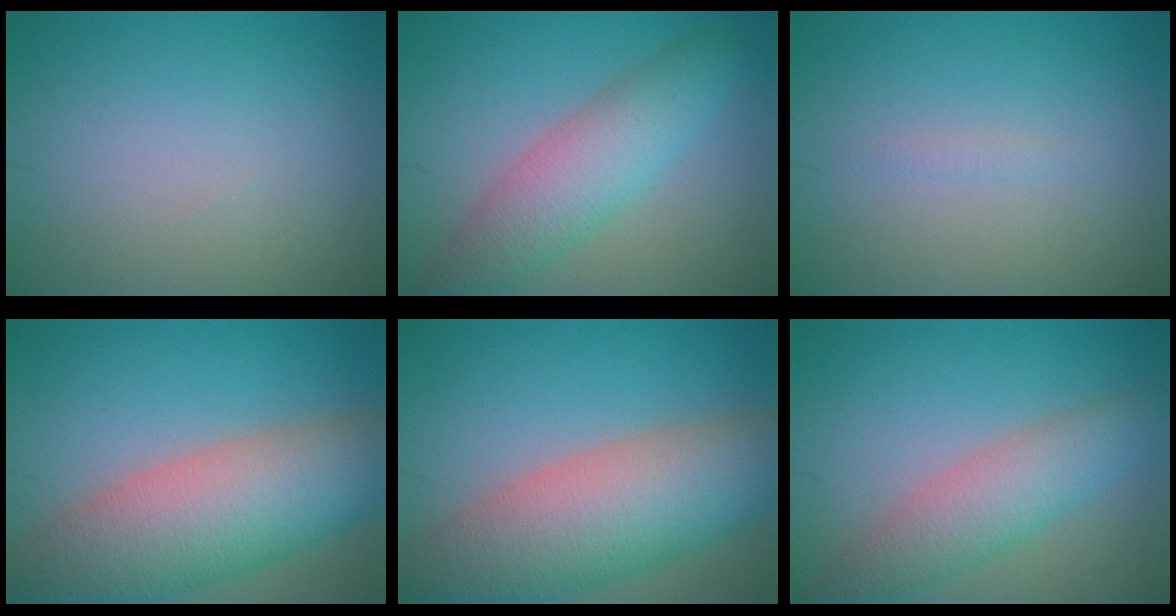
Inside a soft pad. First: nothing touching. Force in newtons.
{"total": 5.8, "press": 5.8, "slide": 0.2}
{"total": 0.6, "press": 0.6, "slide": 0.0}
{"total": 11.7, "press": 11.7, "slide": 0.7}
{"total": 11.7, "press": 11.7, "slide": 0.7}
{"total": 5.0, "press": 5.0, "slide": 0.3}